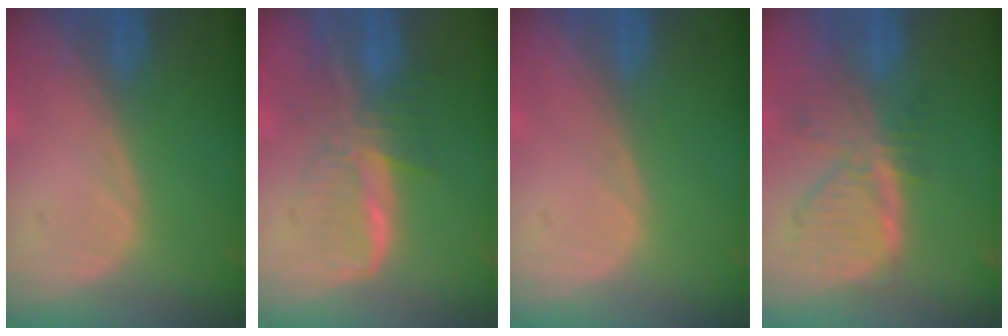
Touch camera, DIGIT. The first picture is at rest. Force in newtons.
{"total": 7.6, "press": 6.7, "slide": 3.6}
{"total": 0.0}
{"total": 8.2, "press": 7.1, "slide": 4.0}